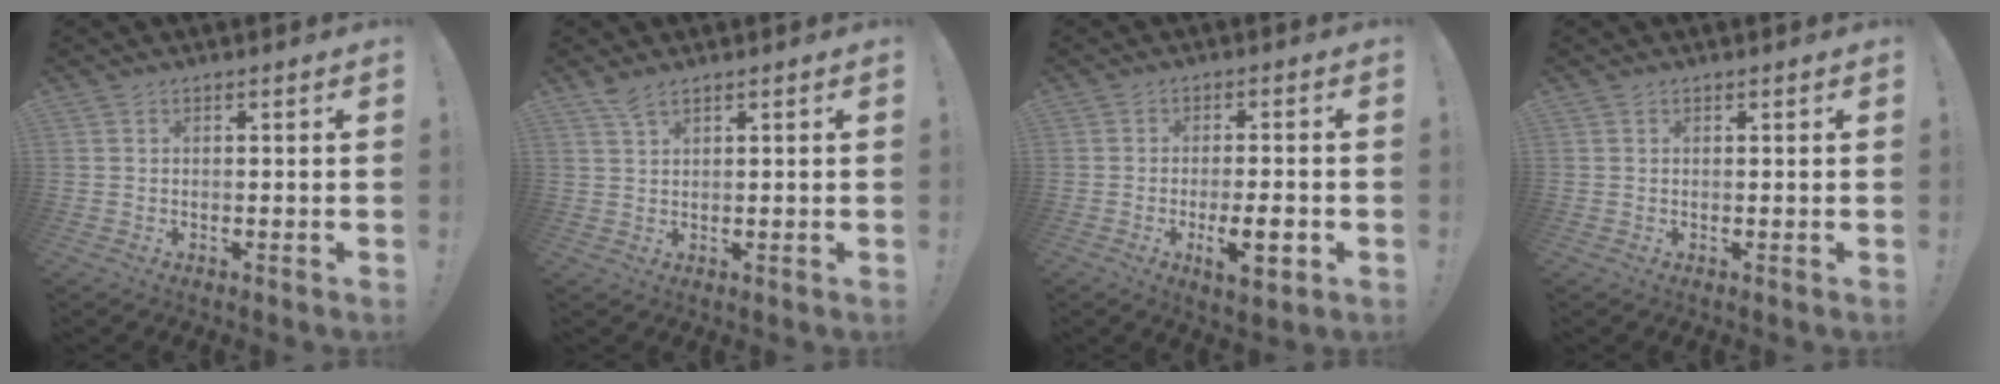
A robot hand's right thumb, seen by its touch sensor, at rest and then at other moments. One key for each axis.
{"total": 3.1, "fx": 2.3, "fy": 0.9, "fz": 1.7, "tx": -0.038, "ty": -0.011, "tz": 0.042}
{"total": 9.2, "fx": -2.8, "fy": 2.6, "fz": 8.3, "tx": -0.131, "ty": 0.001, "tz": -0.046}
{"total": 0.0}